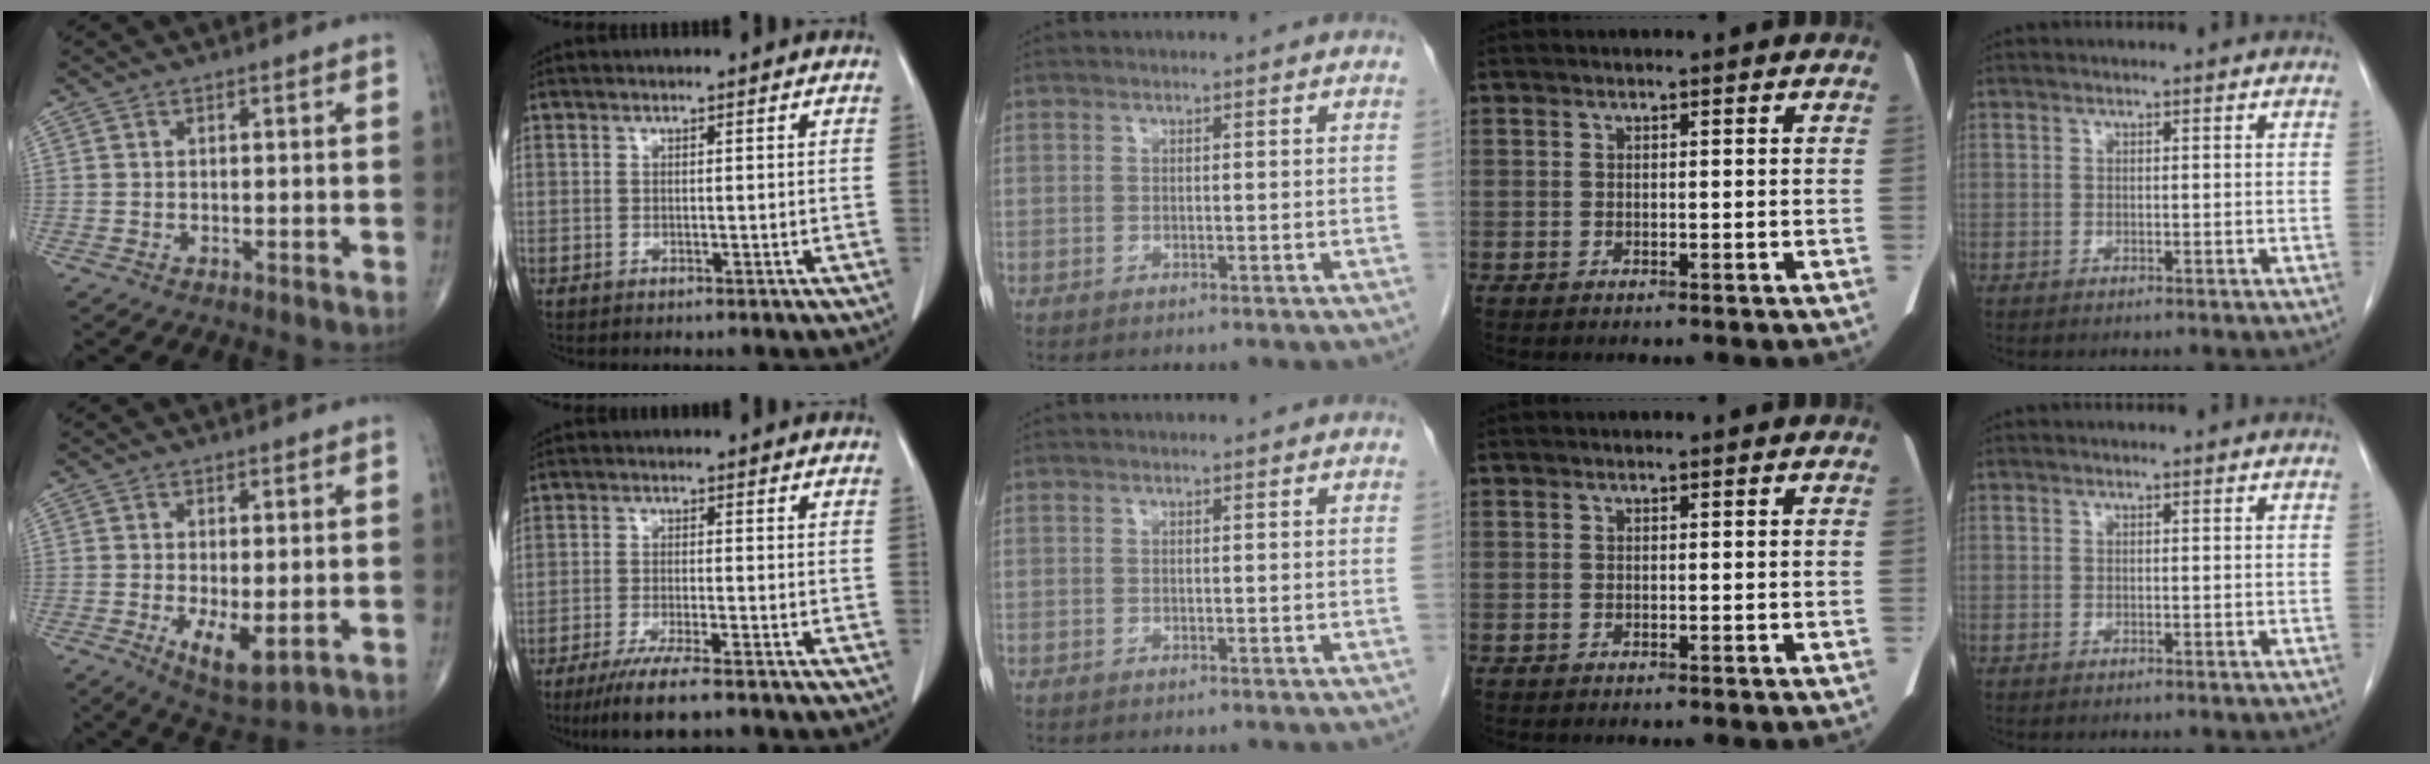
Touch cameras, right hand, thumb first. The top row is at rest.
{"thumb": {"total": 7.0, "force": [-1.4, 2.8, 6.3], "torque": [-0.103, -0.021, -0.013]}, "index": {"total": 7.6, "force": [-5.8, 0.2, 5.0], "torque": [-0.085, -0.019, -0.094]}}